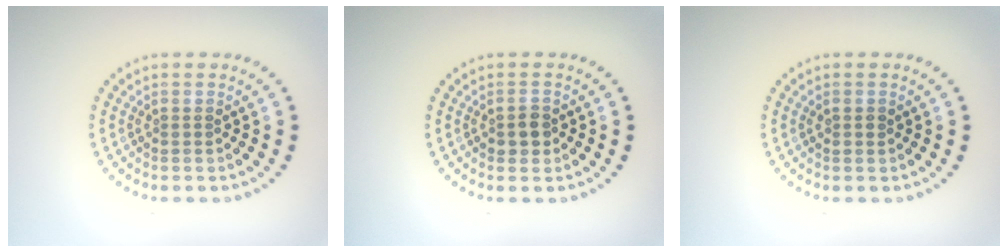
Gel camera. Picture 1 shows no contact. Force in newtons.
{"total": 1.6, "press": 1.6, "slide": 0.4}
{"total": 0.9, "press": 0.9, "slide": 0.1}